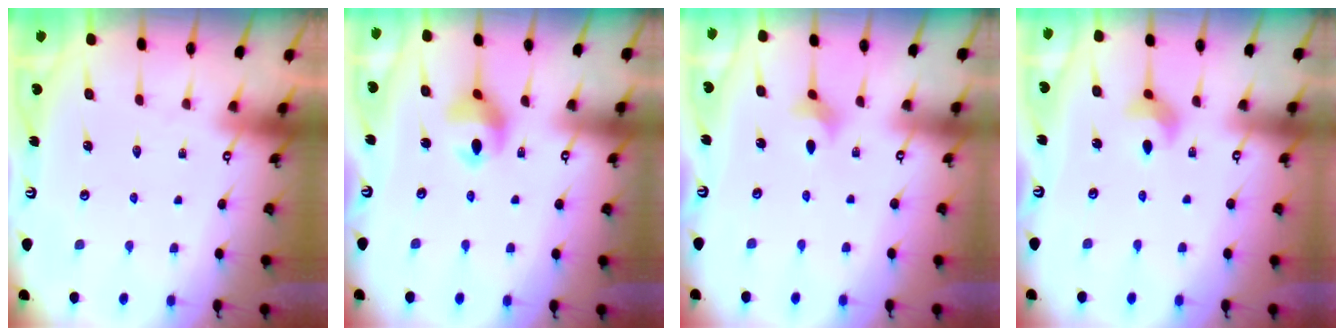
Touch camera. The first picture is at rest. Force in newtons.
{"total": 8.7, "press": 8.6, "slide": 1.1}
{"total": 2.7, "press": 2.6, "slide": 0.7}
{"total": 5.8, "press": 5.8, "slide": 0.5}